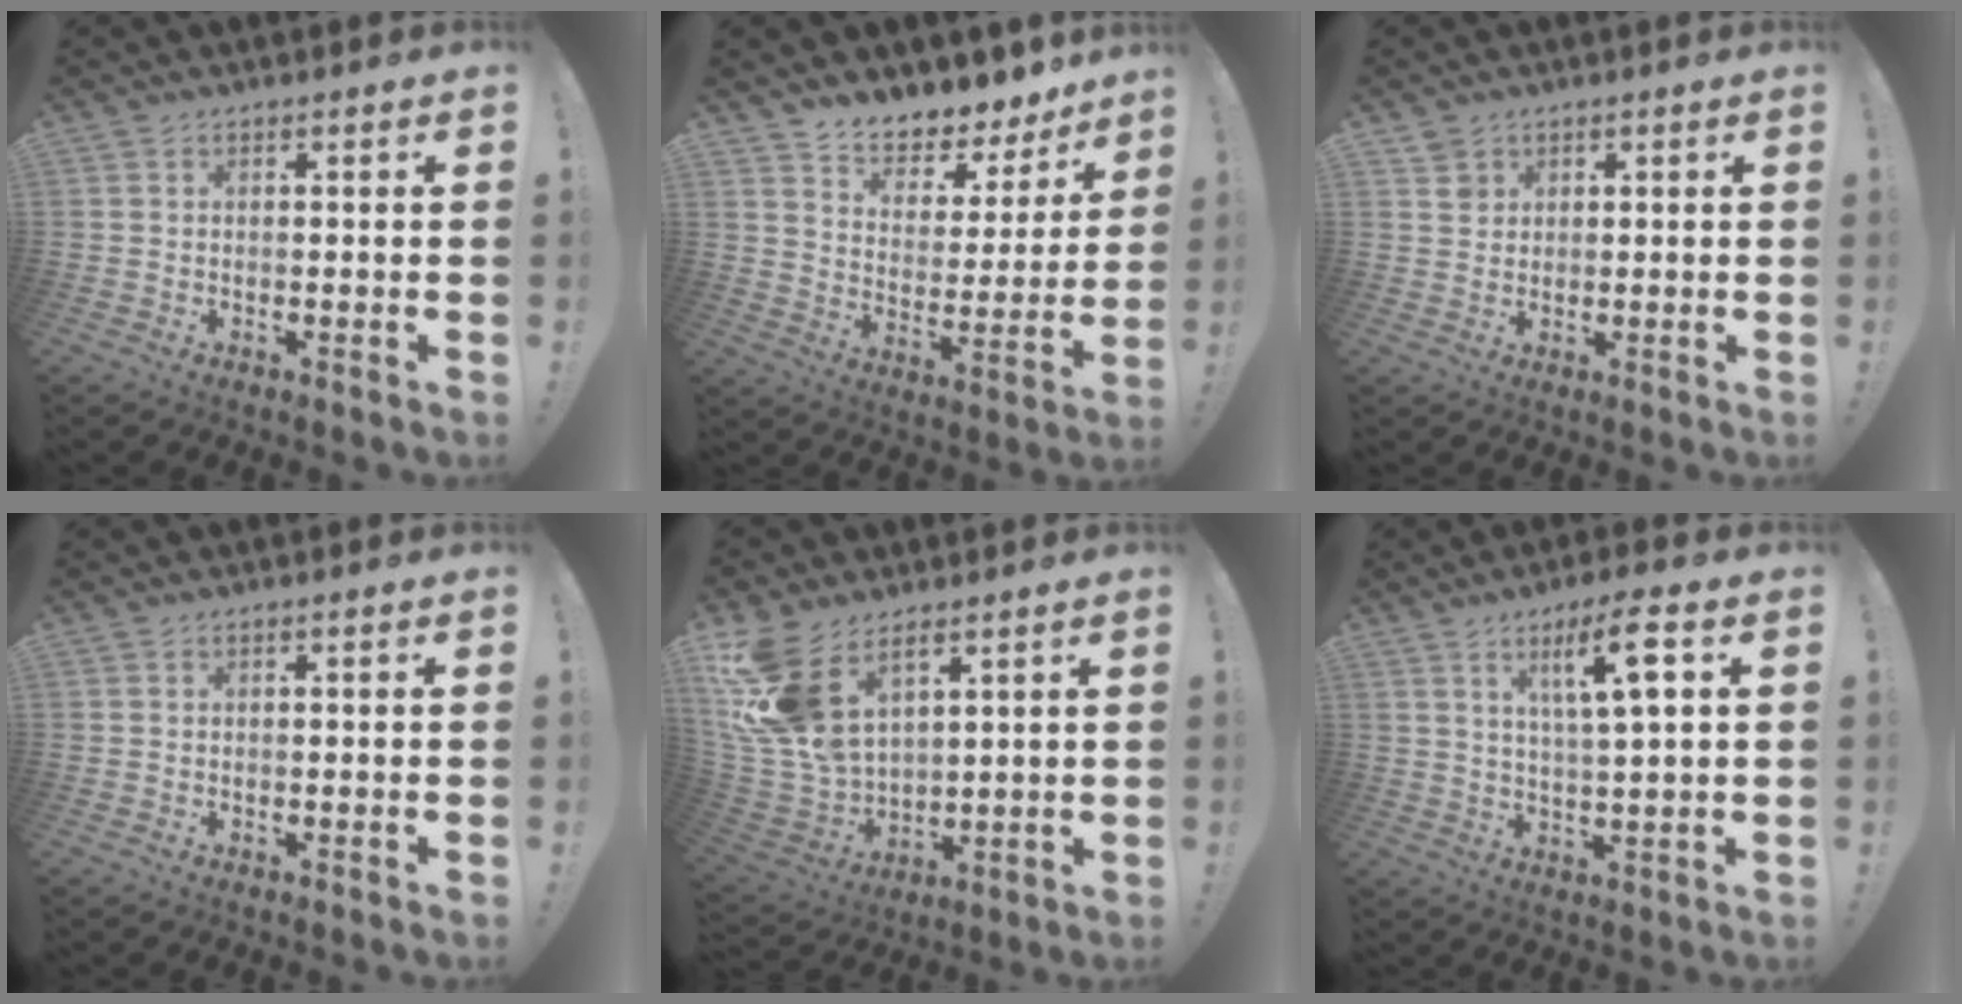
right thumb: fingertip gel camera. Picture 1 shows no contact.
{"total": 7.9, "force": [7.0, 3.1, 1.6], "torque": [-0.023, -0.076, 0.126]}
{"total": 3.1, "force": [2.0, 2.3, 0.4], "torque": [0.002, -0.010, 0.035]}
{"total": 0.0}
{"total": 16.2, "force": [8.6, 9.3, 10.1], "torque": [-0.218, -0.048, 0.163]}
{"total": 10.3, "force": [4.2, 1.5, 9.3], "torque": [-0.150, -0.007, 0.061]}